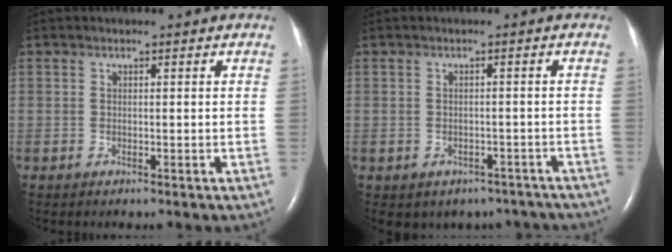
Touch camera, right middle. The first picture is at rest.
{"total": 8.5, "force": [-6.6, 5.1, 1.6], "torque": [-0.015, 0.011, -0.065]}